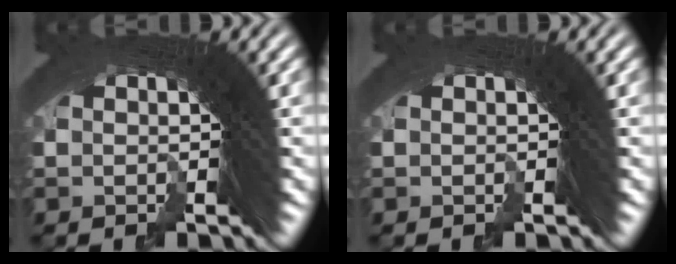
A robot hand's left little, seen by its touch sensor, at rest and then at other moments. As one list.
[{"total": 0.0}]